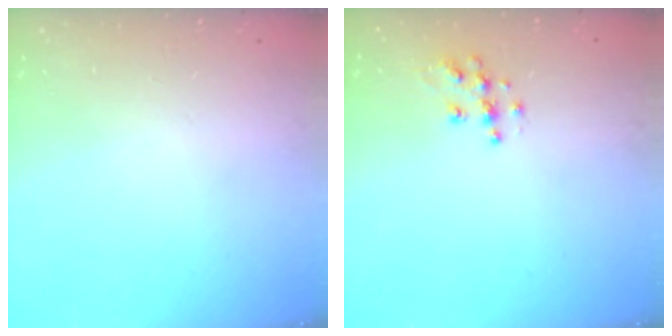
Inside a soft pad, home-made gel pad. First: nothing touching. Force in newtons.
{"total": 7.8, "press": 7.8, "slide": 0.2}